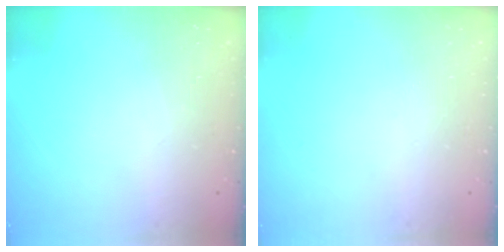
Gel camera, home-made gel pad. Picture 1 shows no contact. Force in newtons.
{"total": 0.0}